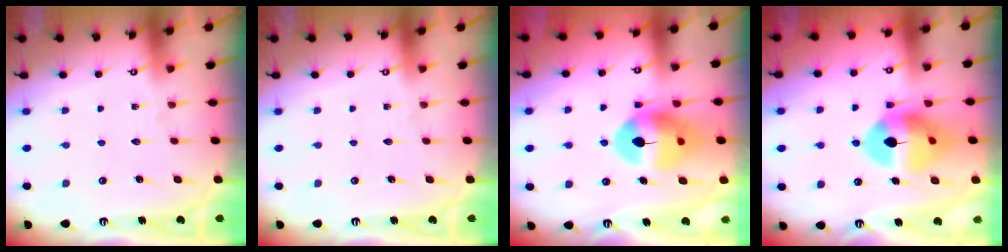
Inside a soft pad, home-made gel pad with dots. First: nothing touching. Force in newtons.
{"total": 0.0}
{"total": 13.5, "press": 13.4, "slide": 2.0}
{"total": 13.0, "press": 12.9, "slide": 1.7}